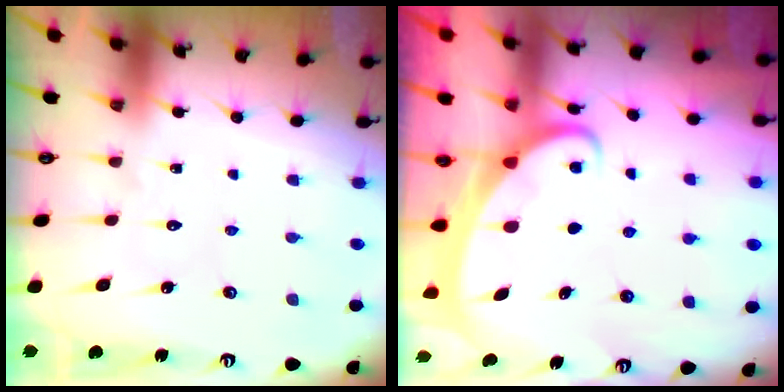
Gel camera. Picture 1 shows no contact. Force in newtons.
{"total": 2.1, "press": 2.1, "slide": 0.3}